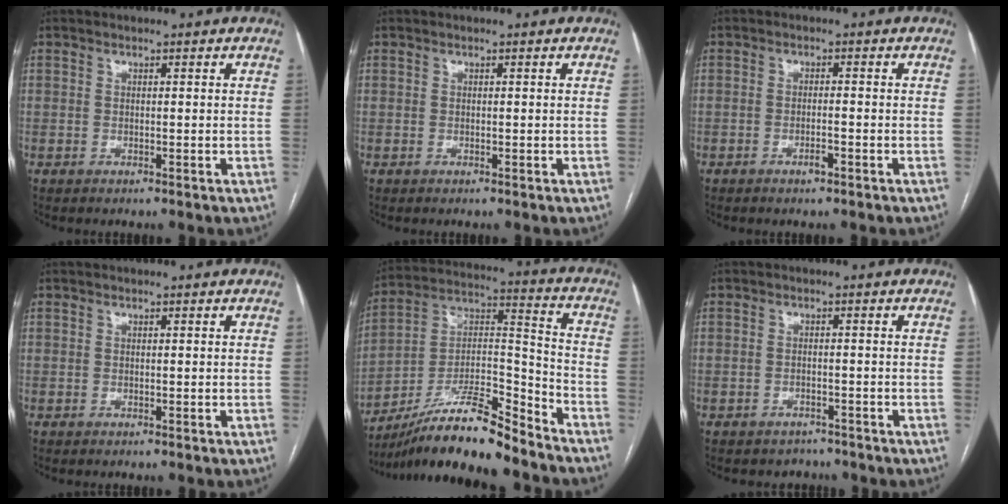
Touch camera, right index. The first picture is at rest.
{"total": 0.0}
{"total": 1.8, "force": [-1.0, 0.3, 1.4], "torque": [-0.025, 0.000, -0.017]}
{"total": 0.0}
{"total": 17.0, "force": [-14.4, 1.7, 8.9], "torque": [-0.161, 0.020, -0.253]}
{"total": 2.7, "force": [-2.2, 1.5, -0.2], "torque": [-0.006, 0.006, -0.030]}